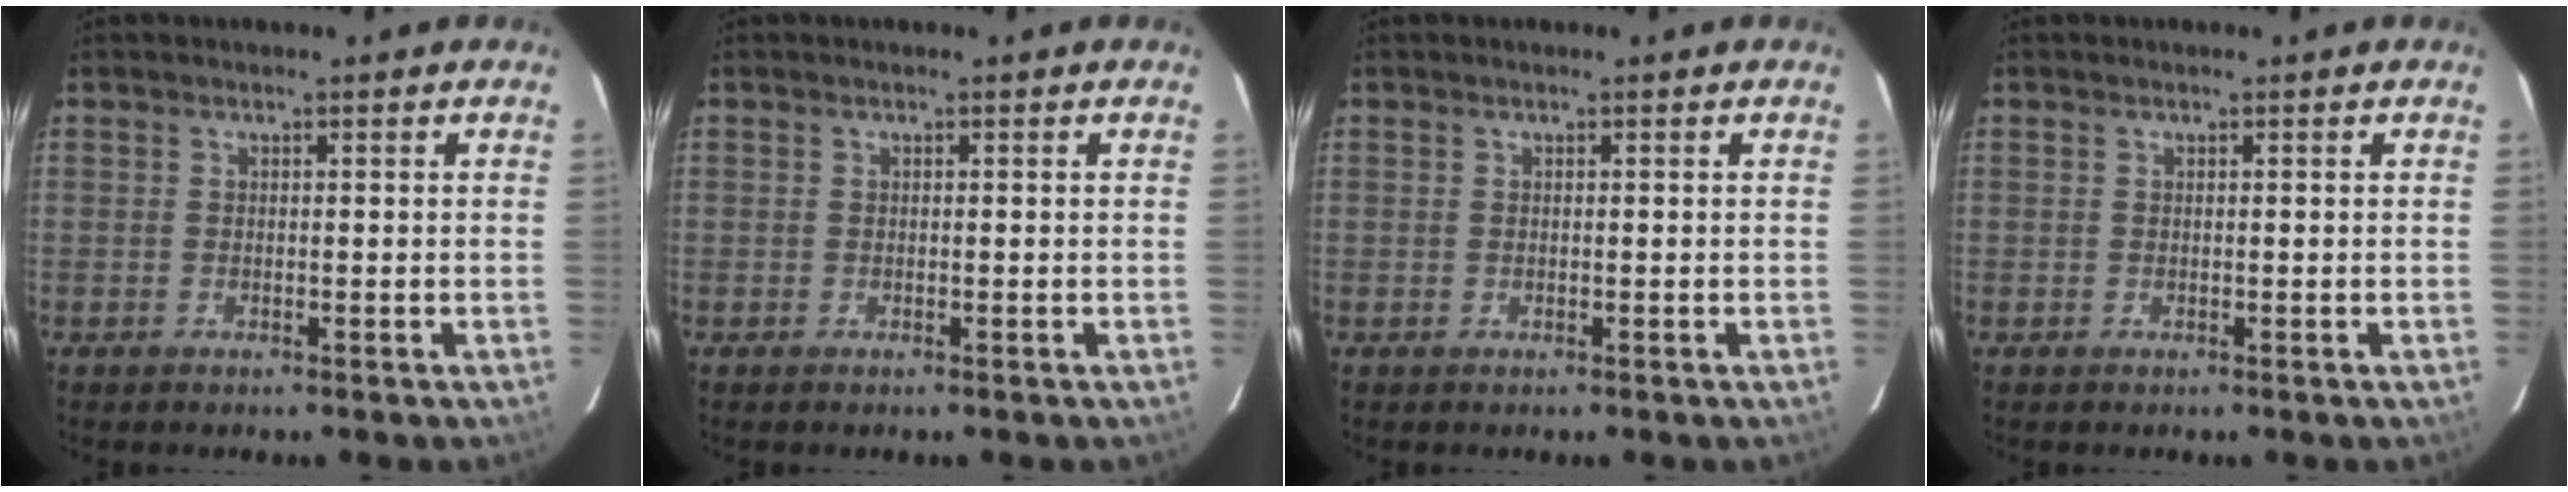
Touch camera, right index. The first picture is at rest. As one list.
[{"total": 0.0}, {"total": 0.0}, {"total": 0.0}]